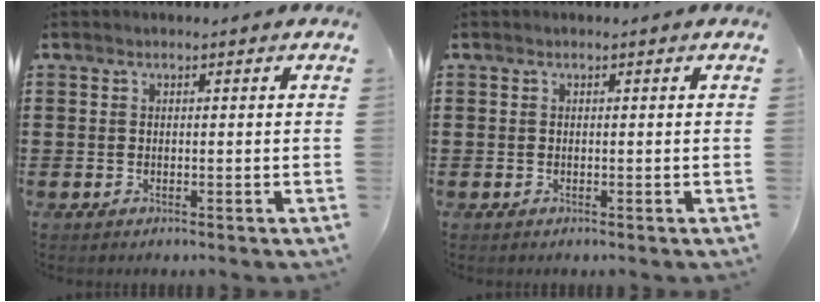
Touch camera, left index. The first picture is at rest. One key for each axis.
{"total": 0.0}